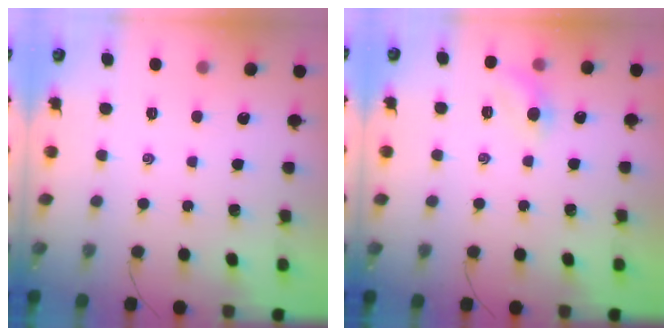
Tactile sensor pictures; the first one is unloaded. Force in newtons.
{"total": 6.2, "press": 6.1, "slide": 1.2}